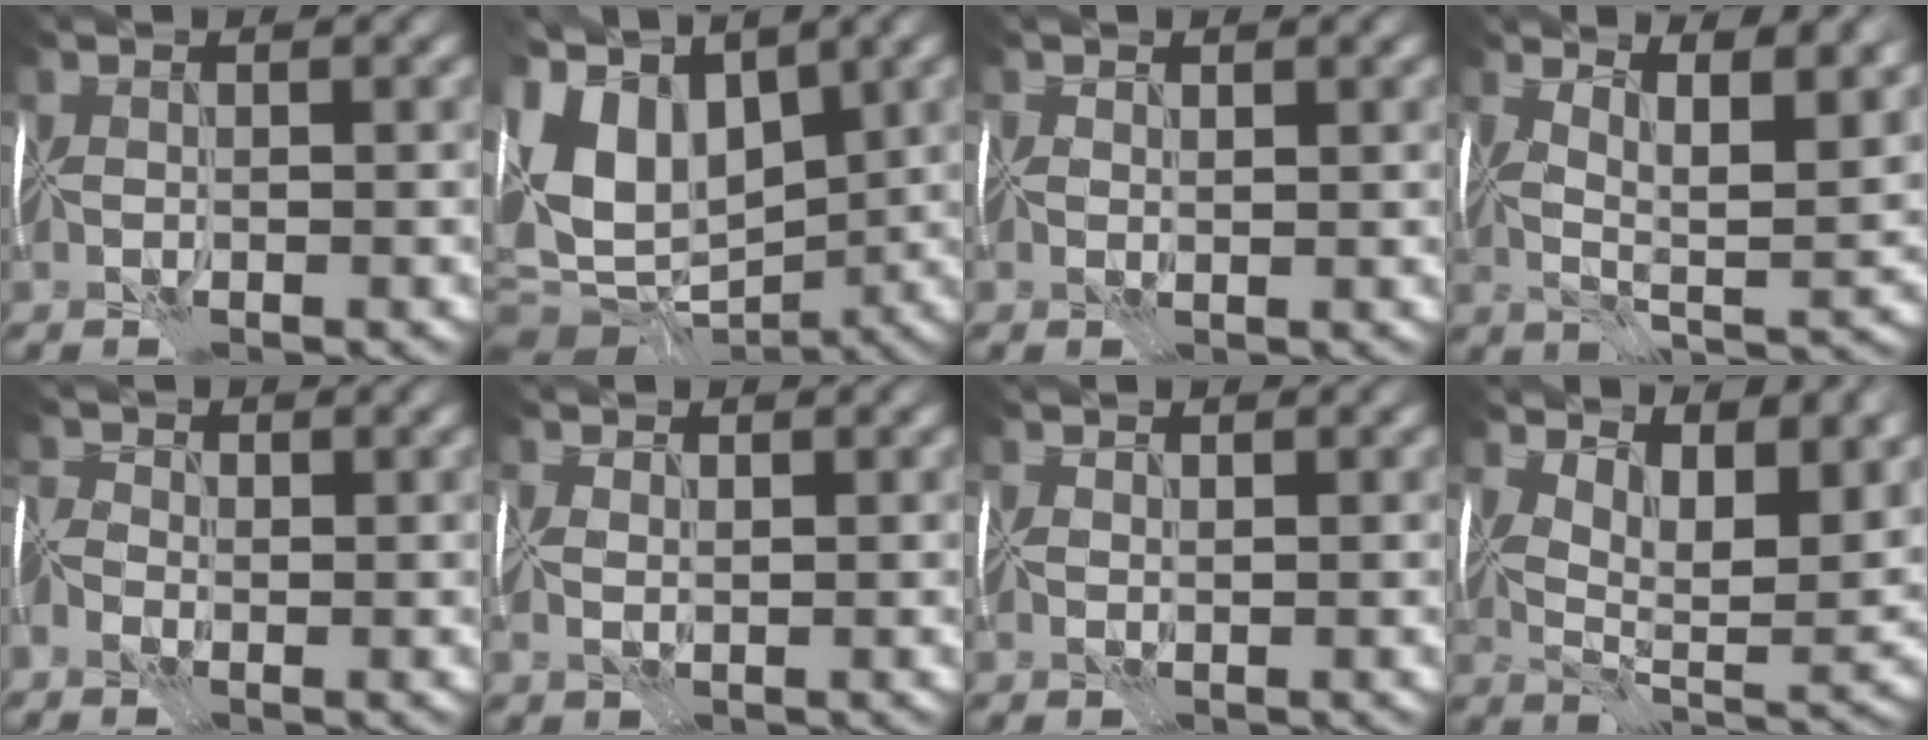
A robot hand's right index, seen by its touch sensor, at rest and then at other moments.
{"total": 11.3, "force": [2.6, 8.0, 7.6], "torque": [-0.147, -0.001, 0.070]}
{"total": 0.9, "force": [0.7, 0.5, 0.3], "torque": [-0.005, 0.005, 0.009]}
{"total": 8.4, "force": [4.5, 2.3, 6.7], "torque": [-0.086, 0.003, 0.067]}
{"total": 2.9, "force": [-0.9, 2.0, 1.8], "torque": [-0.039, 0.007, -0.025]}
{"total": 1.5, "force": [0.8, 0.9, 0.9], "torque": [-0.020, 0.007, 0.015]}
{"total": 0.9, "force": [0.9, 0.3, 0.0], "torque": [-0.002, 0.006, 0.015]}
{"total": 10.0, "force": [6.4, 3.7, 6.8], "torque": [-0.098, -0.003, 0.100]}